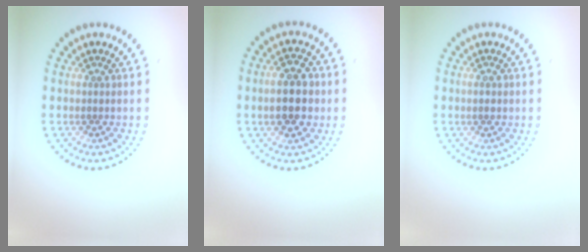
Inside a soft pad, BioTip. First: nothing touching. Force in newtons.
{"total": 5.1, "press": 5.1, "slide": 0.3}
{"total": 1.1, "press": 1.1, "slide": 0.1}